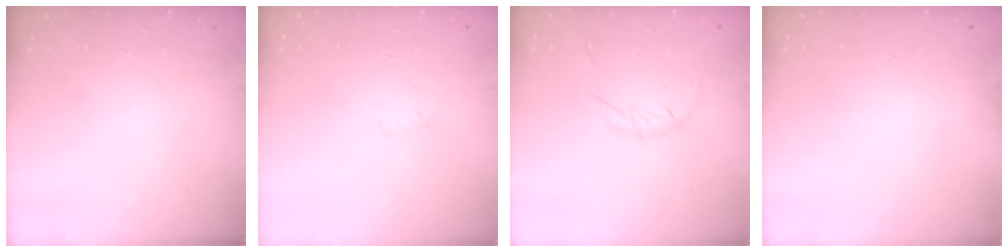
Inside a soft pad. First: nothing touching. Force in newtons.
{"total": 3.5, "press": 3.4, "slide": 0.9}
{"total": 4.2, "press": 4.1, "slide": 0.9}
{"total": 0.0}